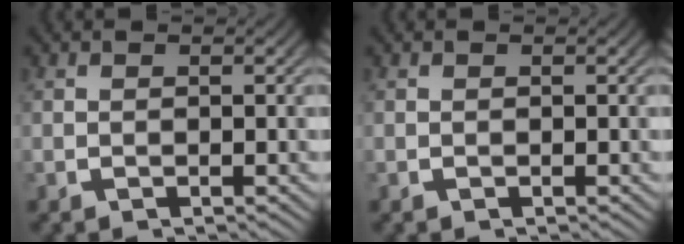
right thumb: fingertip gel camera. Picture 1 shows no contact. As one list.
[{"total": 0.0}]